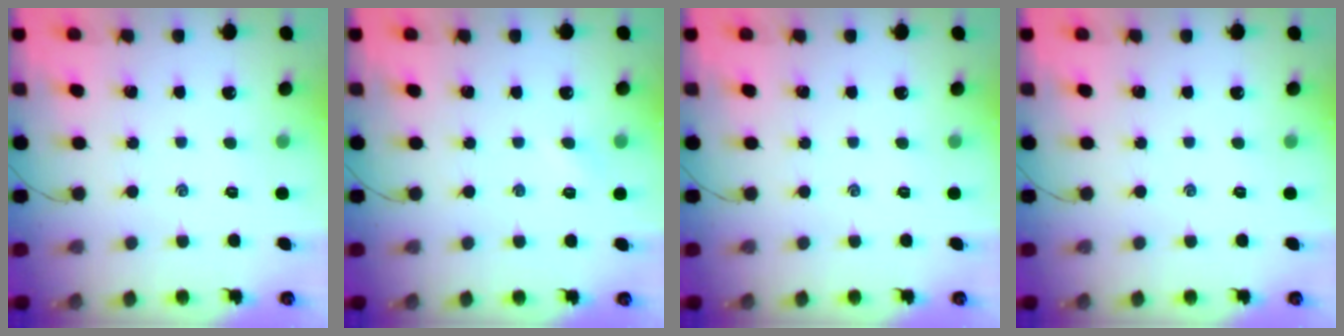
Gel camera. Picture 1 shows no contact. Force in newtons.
{"total": 3.0, "press": 2.9, "slide": 0.8}
{"total": 0.0}
{"total": 0.0}